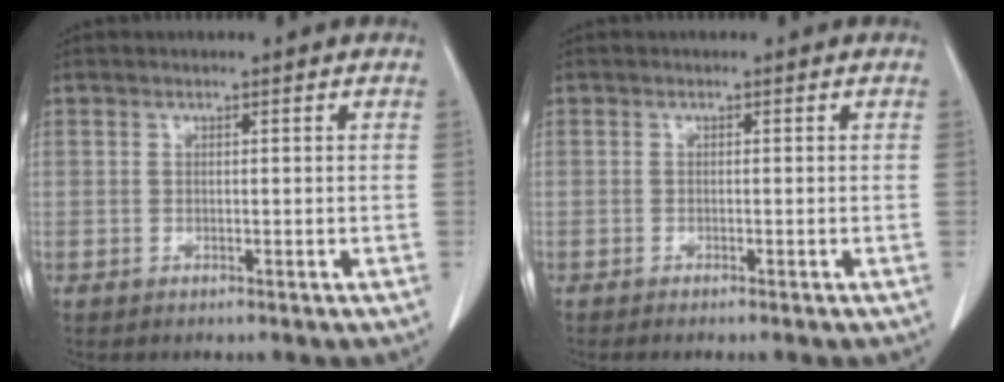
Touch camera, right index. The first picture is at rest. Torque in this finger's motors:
{"motor_torque": [-0.09, 0.12, -0.04, -0.01]}